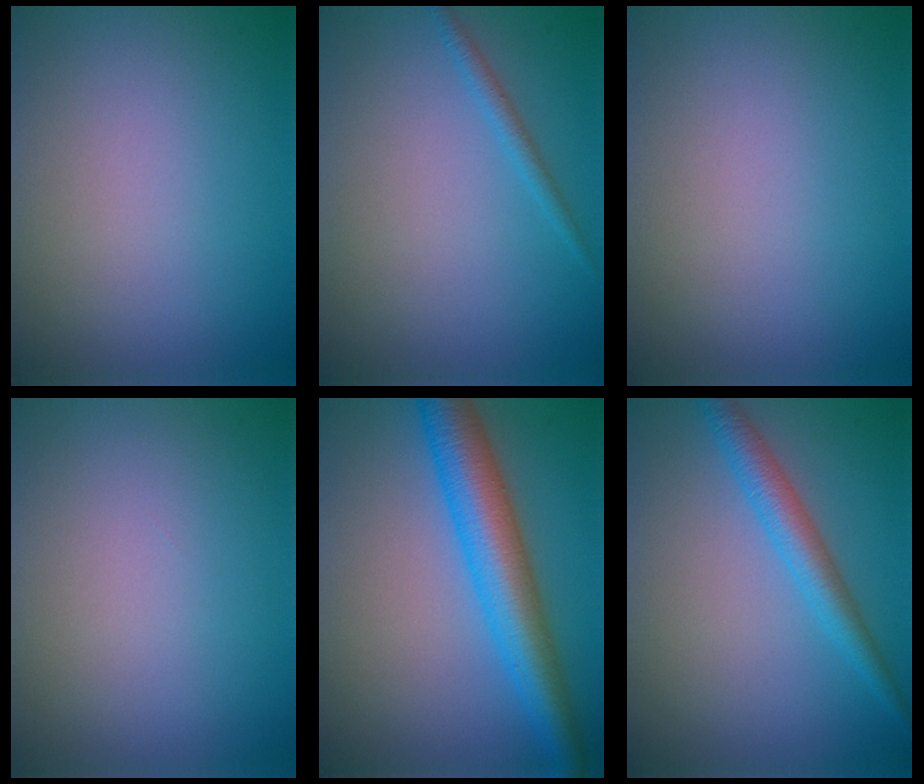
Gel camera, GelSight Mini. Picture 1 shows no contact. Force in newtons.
{"total": 1.2, "press": 1.1, "slide": 0.1}
{"total": 0.0}
{"total": 0.0}
{"total": 7.1, "press": 7.1, "slide": 0.1}
{"total": 3.2, "press": 3.2, "slide": 0.1}